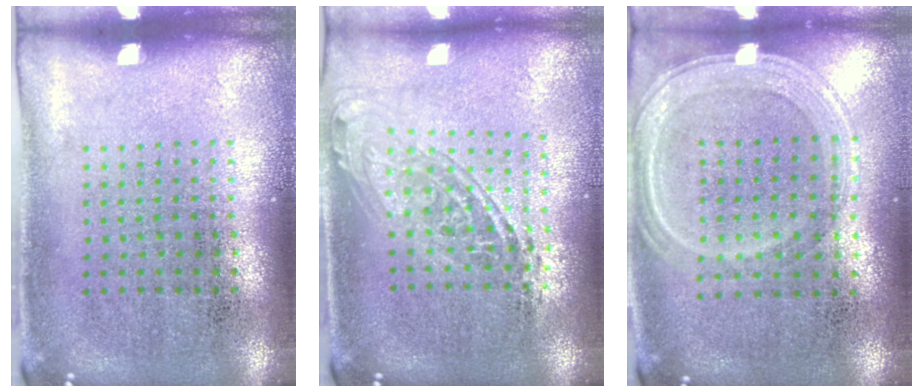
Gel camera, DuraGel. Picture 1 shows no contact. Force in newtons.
{"total": 1.6, "press": 1.3, "slide": 1.0}
{"total": 1.2, "press": 1.2, "slide": 0.3}